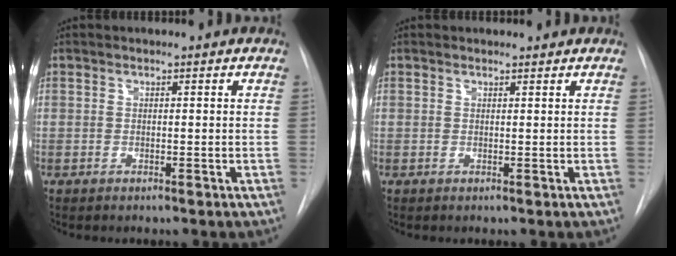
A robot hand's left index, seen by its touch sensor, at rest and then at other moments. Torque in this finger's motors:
{"motor_torque": [0.26, -0.24, 0.03, -0.01]}